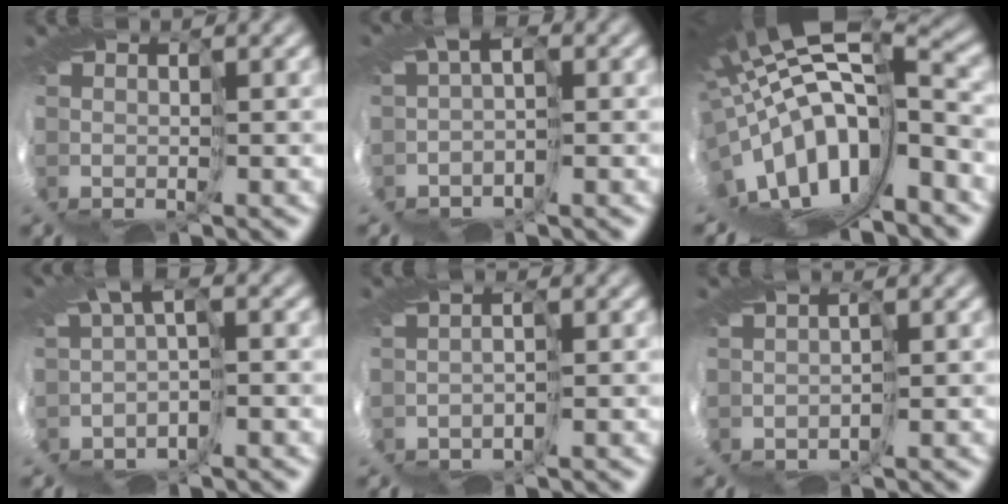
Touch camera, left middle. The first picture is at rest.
{"total": 2.2, "force": [-1.7, 1.0, 0.9], "torque": [-0.020, -0.004, -0.036]}
{"total": 14.4, "force": [-2.6, 6.0, 12.8], "torque": [-0.234, -0.020, -0.017]}
{"total": 2.3, "force": [-1.9, 0.5, 1.2], "torque": [-0.031, -0.006, -0.038]}
{"total": 1.6, "force": [-1.6, -0.2, 0.0], "torque": [0.005, -0.005, -0.026]}
{"total": 1.2, "force": [-1.1, 0.1, 0.1], "torque": [0.003, -0.003, -0.016]}